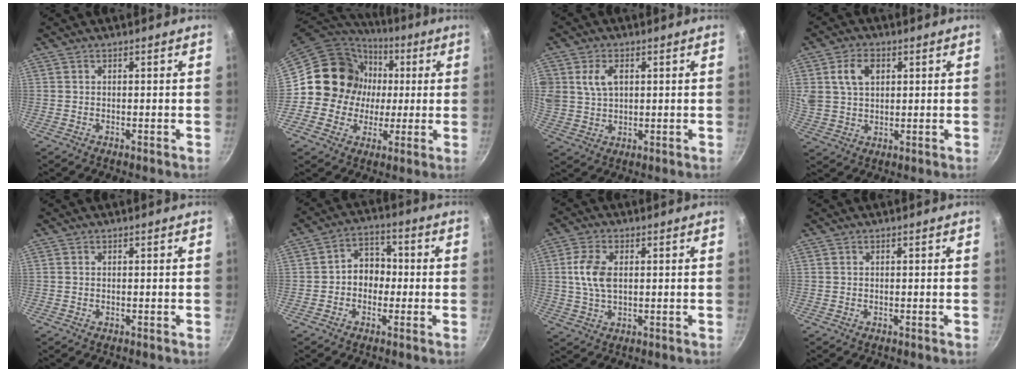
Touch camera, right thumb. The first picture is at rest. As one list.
[{"total": 16.0, "force": [1.2, 14.9, 5.6], "torque": [-0.076, 0.020, 0.012]}, {"total": 7.8, "force": [2.4, 5.6, 4.9], "torque": [-0.085, 0.001, 0.046]}, {"total": 8.7, "force": [3.0, 6.1, 5.4], "torque": [-0.089, 0.001, 0.054]}, {"total": 0.0}, {"total": 6.6, "force": [-0.8, 5.4, 3.8], "torque": [-0.015, 0.024, -0.025]}, {"total": 7.0, "force": [0.9, 4.1, 5.6], "torque": [-0.108, 0.006, 0.016]}, {"total": 0.0}]